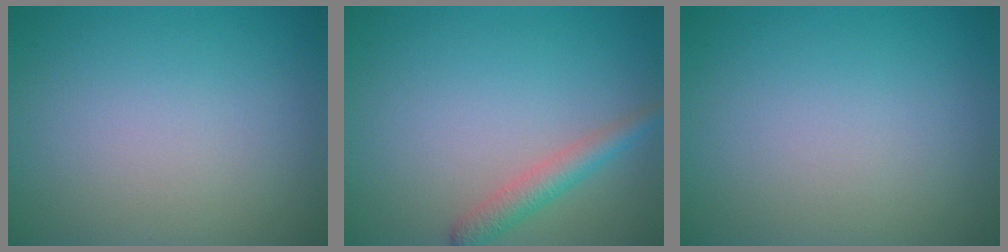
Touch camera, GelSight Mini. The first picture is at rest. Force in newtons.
{"total": 2.4, "press": 2.4, "slide": 0.1}
{"total": 0.0}